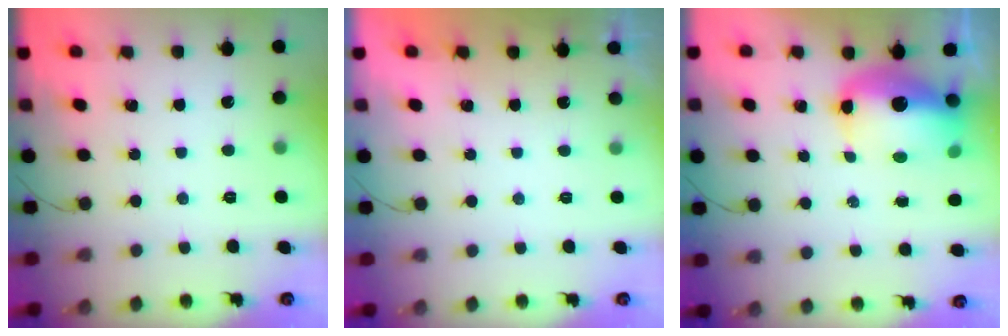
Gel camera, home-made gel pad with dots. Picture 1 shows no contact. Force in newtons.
{"total": 0.0}
{"total": 13.8, "press": 13.4, "slide": 3.2}